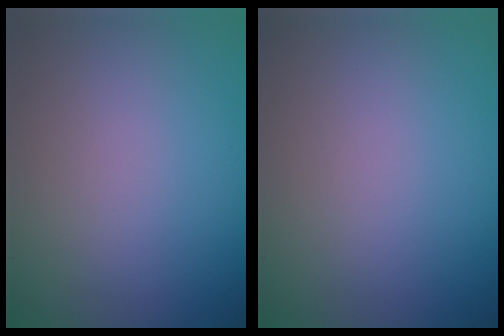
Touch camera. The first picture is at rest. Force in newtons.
{"total": 0.0}